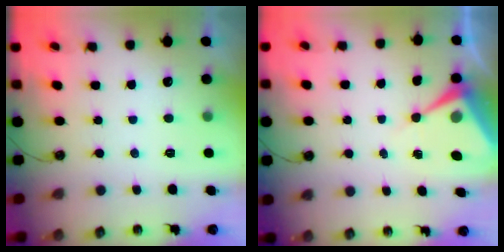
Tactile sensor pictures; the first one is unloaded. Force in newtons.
{"total": 8.5, "press": 8.5, "slide": 0.2}